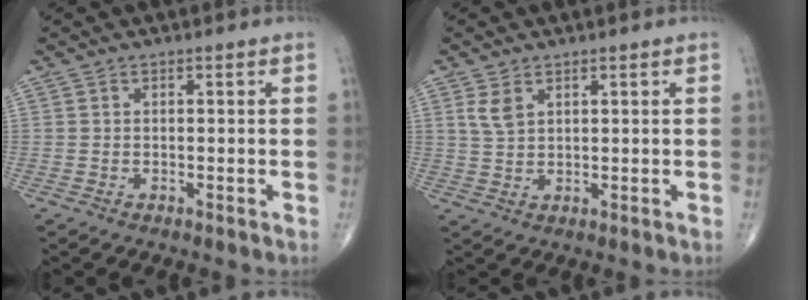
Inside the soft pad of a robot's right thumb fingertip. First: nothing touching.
{"total": 3.3, "force": [1.6, 2.2, 1.9], "torque": [-0.031, -0.006, 0.038]}